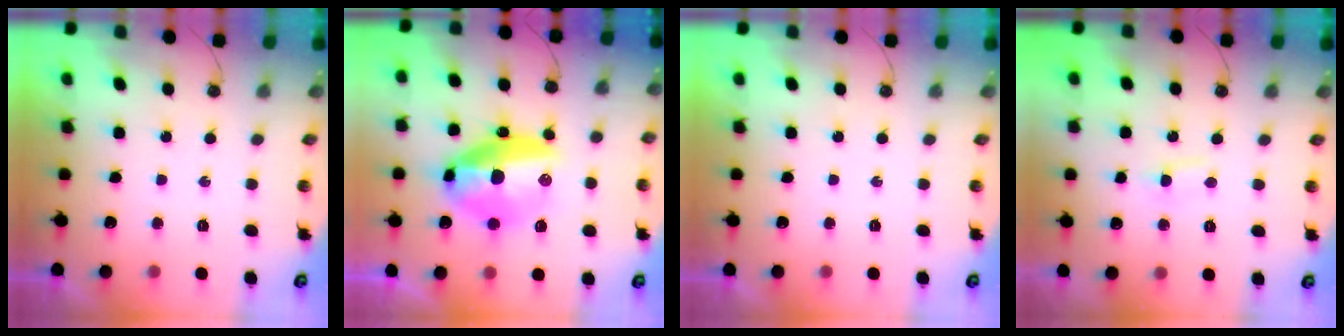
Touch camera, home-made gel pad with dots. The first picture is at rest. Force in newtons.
{"total": 17.5, "press": 16.8, "slide": 5.0}
{"total": 0.0}
{"total": 2.8, "press": 2.7, "slide": 0.7}